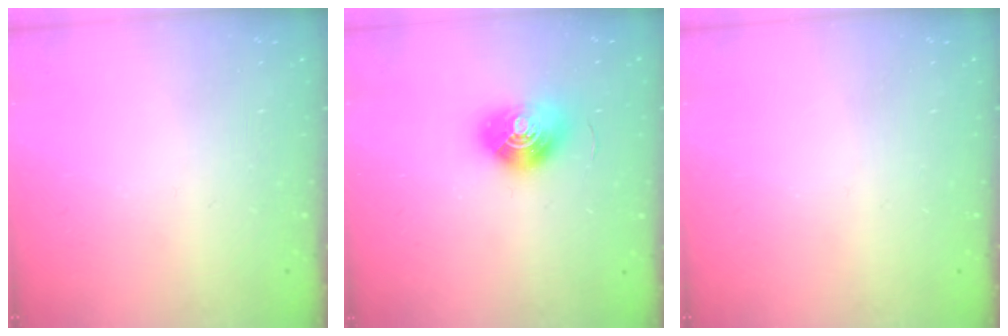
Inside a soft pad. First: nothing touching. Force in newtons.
{"total": 10.4, "press": 10.4, "slide": 0.3}
{"total": 0.0}